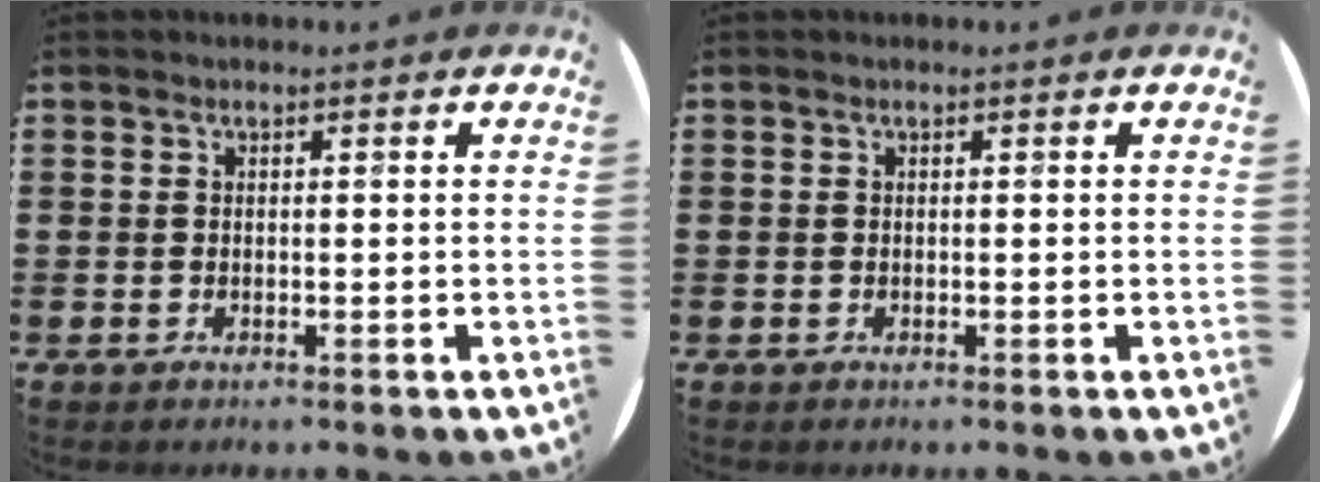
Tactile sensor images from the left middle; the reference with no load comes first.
{"total": 0.0}